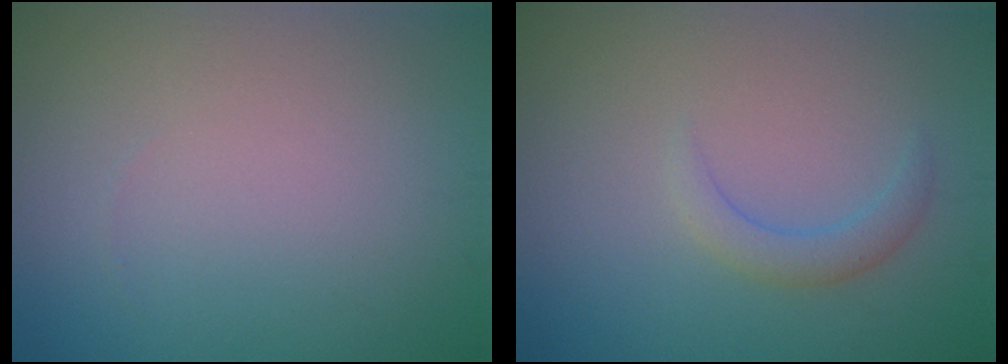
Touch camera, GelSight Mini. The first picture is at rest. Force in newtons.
{"total": 1.8, "press": 1.8, "slide": 0.2}